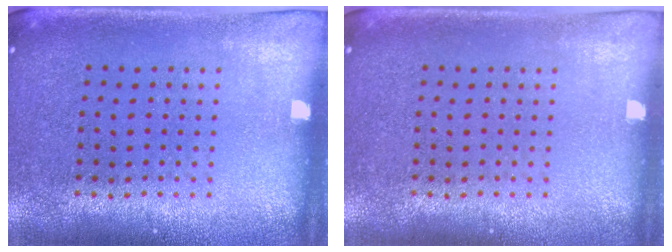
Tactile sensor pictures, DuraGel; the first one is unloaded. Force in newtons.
{"total": 0.0}